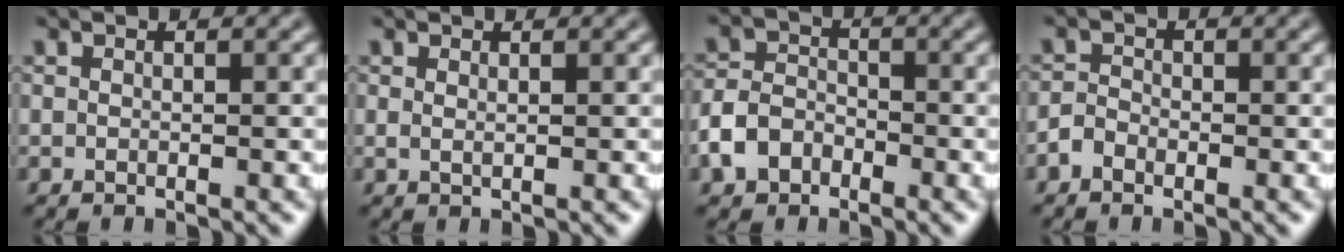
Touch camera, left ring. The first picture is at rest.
{"total": 0.6, "force": [0.4, 0.1, 0.4], "torque": [-0.008, -0.002, 0.007]}
{"total": 3.6, "force": [-1.9, 2.6, 1.6], "torque": [-0.033, 0.003, -0.045]}
{"total": 1.4, "force": [-0.9, 0.9, 0.6], "torque": [-0.009, 0.004, -0.021]}